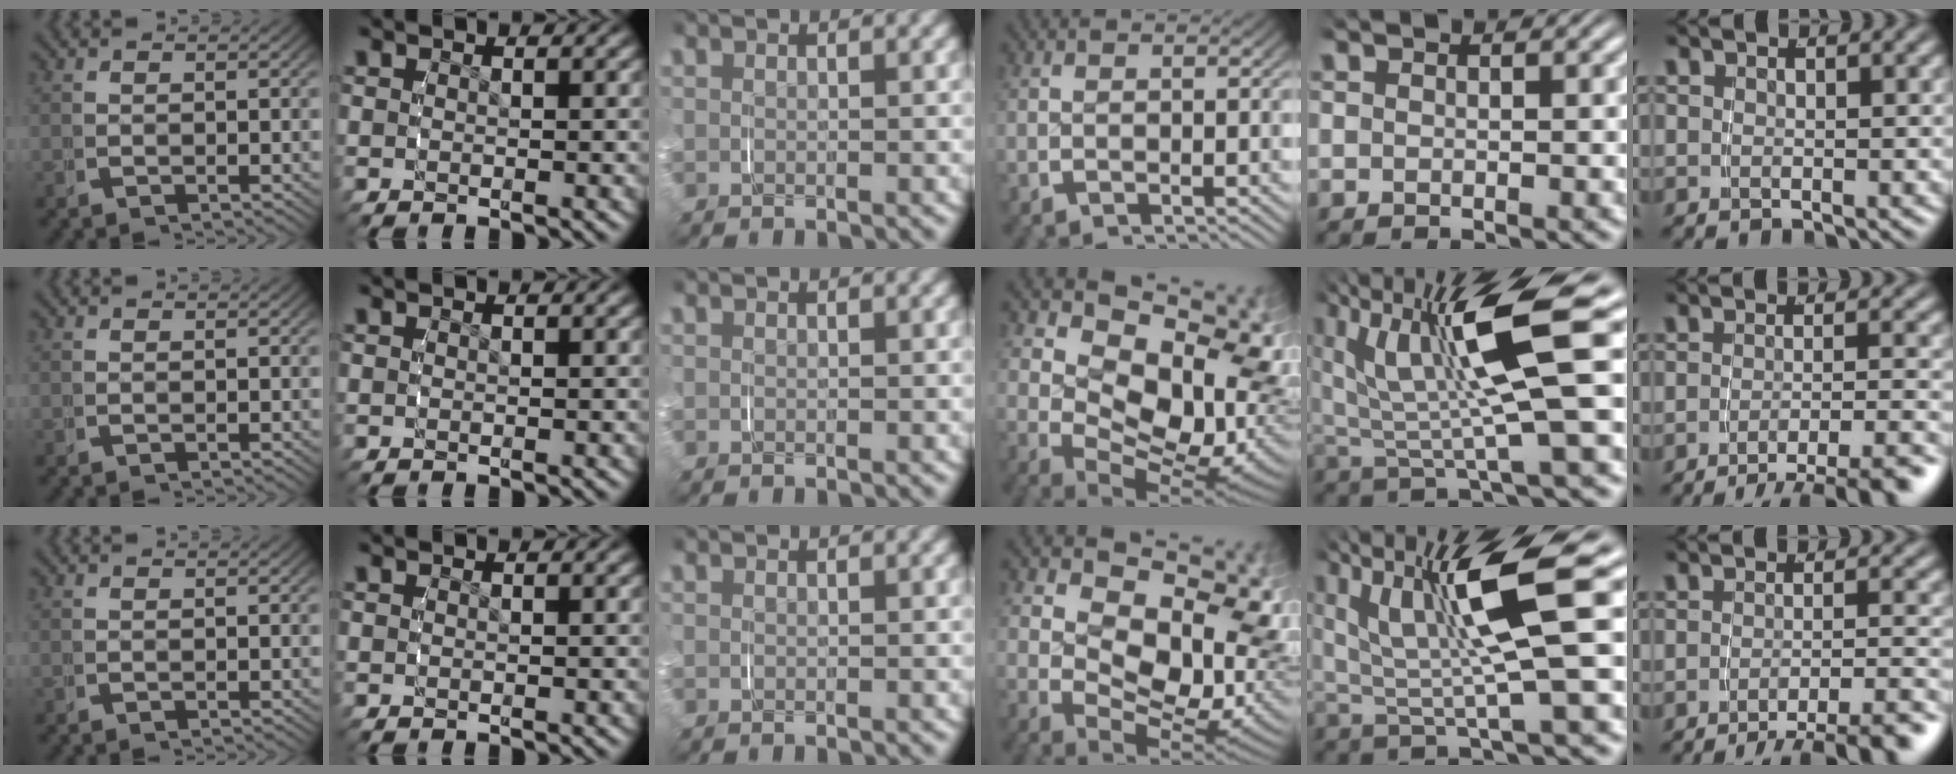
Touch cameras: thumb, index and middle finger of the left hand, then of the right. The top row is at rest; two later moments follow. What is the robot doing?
{"motion": "grasp_and_lifting", "object": "phone"}